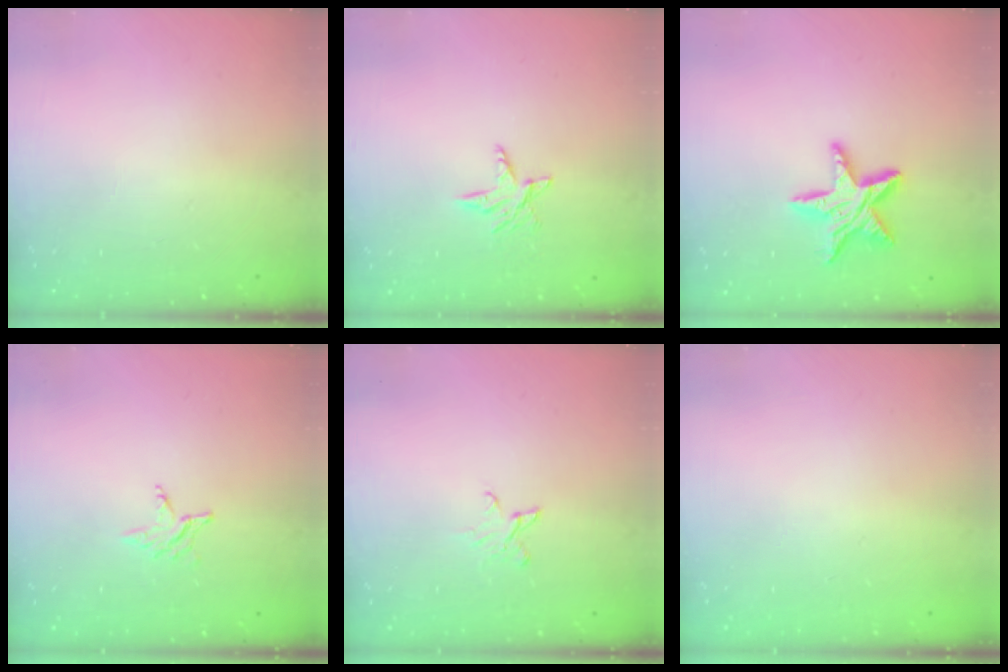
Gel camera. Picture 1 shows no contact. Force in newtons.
{"total": 4.9, "press": 4.8, "slide": 0.6}
{"total": 11.6, "press": 11.6, "slide": 0.4}
{"total": 2.9, "press": 2.9, "slide": 0.3}
{"total": 2.8, "press": 2.8, "slide": 0.3}
{"total": 0.0}